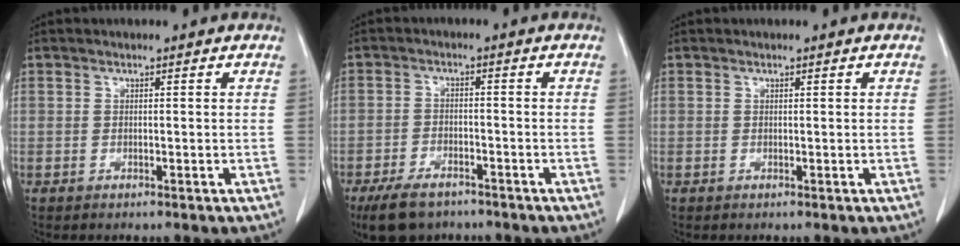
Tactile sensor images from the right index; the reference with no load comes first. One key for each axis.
{"total": 7.3, "fx": -5.5, "fy": 3.3, "fz": 3.5, "tx": -0.069, "ty": -0.006, "tz": -0.092}
{"total": 0.0}